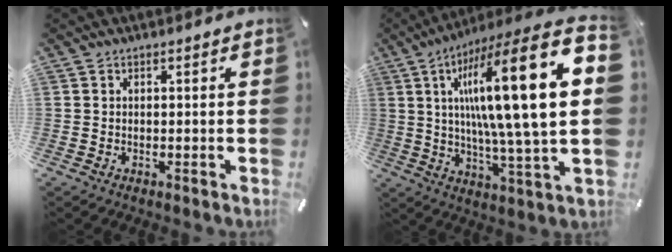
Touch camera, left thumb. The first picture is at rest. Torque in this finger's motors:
{"motor_torque": [2.58, 2.43, 2.77, 0.00, 1.05]}